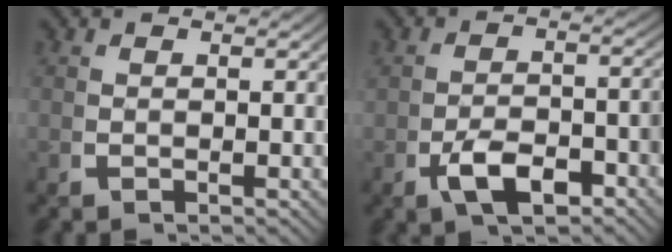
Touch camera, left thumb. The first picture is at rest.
{"total": 4.9, "force": [-2.0, 2.3, 3.9], "torque": [-0.062, -0.009, -0.028]}